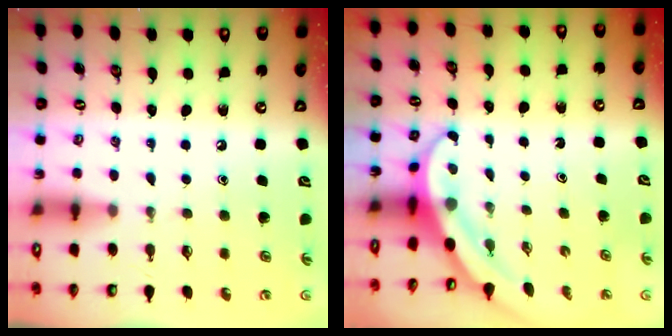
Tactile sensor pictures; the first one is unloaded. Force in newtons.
{"total": 3.5, "press": 3.5, "slide": 0.3}